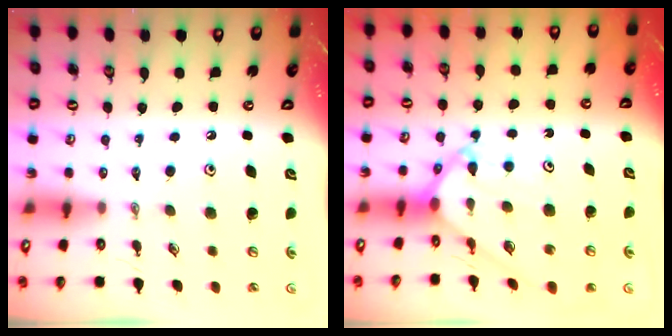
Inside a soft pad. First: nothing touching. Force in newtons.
{"total": 7.1, "press": 7.1, "slide": 0.8}